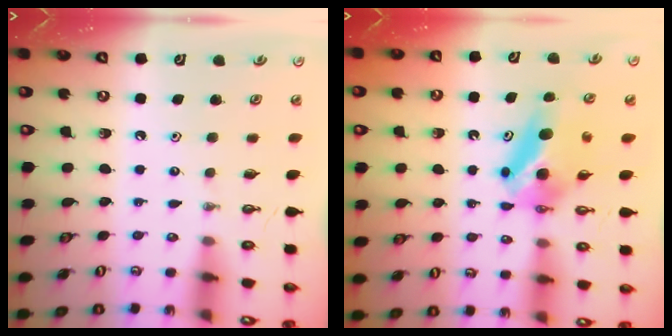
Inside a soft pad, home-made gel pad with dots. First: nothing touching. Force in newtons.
{"total": 8.4, "press": 5.9, "slide": 5.9}